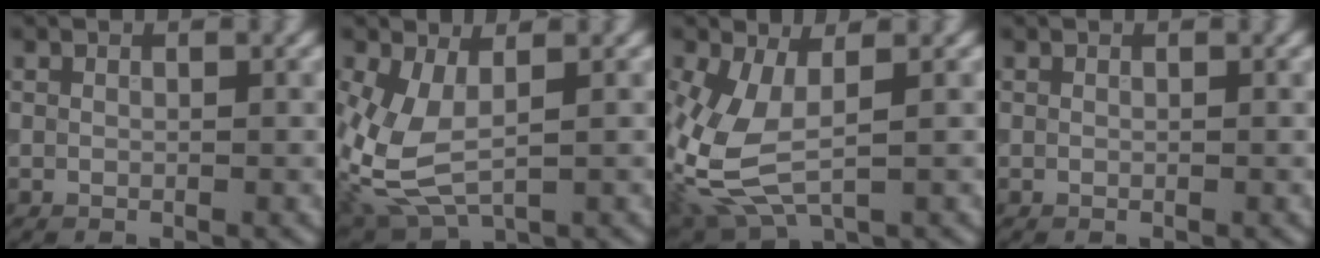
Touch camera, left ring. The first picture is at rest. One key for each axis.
{"total": 7.0, "fx": -0.5, "fy": 3.7, "fz": 6.0, "tx": -0.157, "ty": -0.011, "tz": -0.009}
{"total": 7.9, "fx": -1.2, "fy": 4.2, "fz": 6.6, "tx": -0.179, "ty": -0.017, "tz": -0.022}
{"total": 0.0}